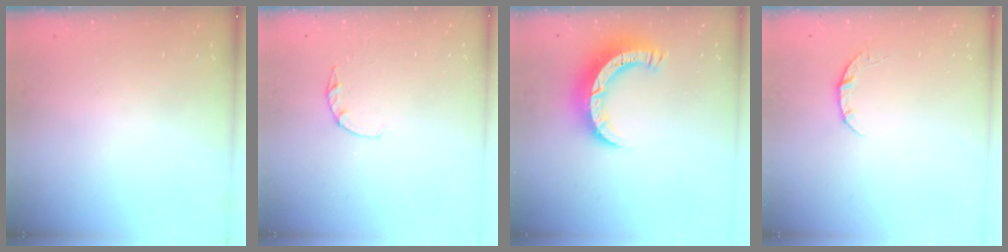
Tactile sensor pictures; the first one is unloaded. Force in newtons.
{"total": 2.2, "press": 2.2, "slide": 0.4}
{"total": 10.6, "press": 10.5, "slide": 1.4}
{"total": 4.2, "press": 4.2, "slide": 0.5}